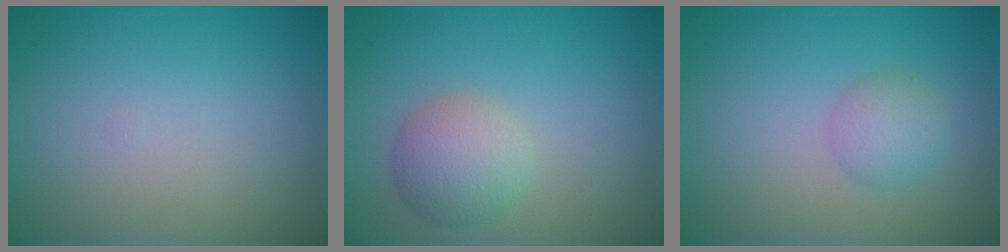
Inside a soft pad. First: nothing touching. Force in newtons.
{"total": 3.7, "press": 3.7, "slide": 0.1}
{"total": 2.2, "press": 2.2, "slide": 0.1}